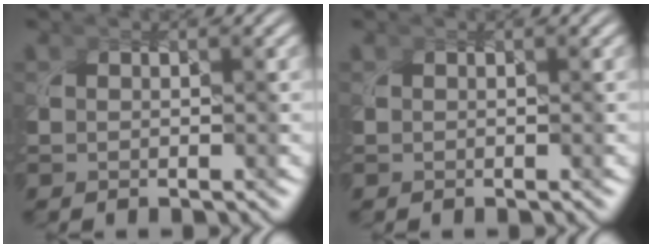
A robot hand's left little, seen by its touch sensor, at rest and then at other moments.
{"total": 0.0}